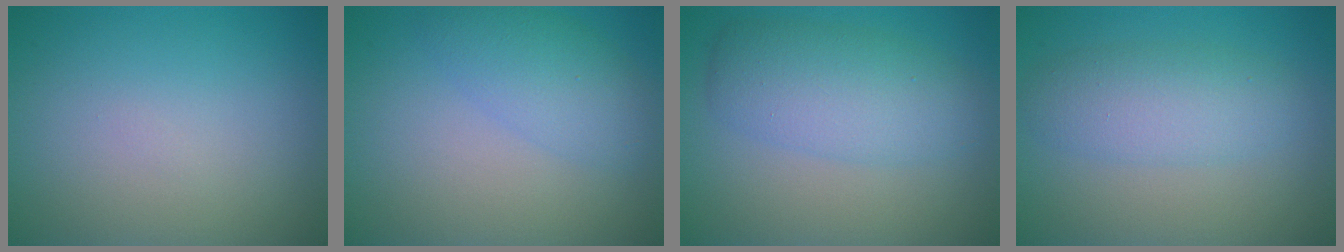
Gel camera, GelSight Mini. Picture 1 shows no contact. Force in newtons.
{"total": 3.5, "press": 3.5, "slide": 0.2}
{"total": 5.1, "press": 5.1, "slide": 0.1}
{"total": 3.8, "press": 3.8, "slide": 0.1}